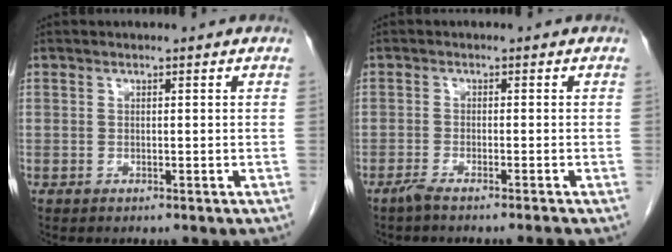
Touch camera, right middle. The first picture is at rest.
{"total": 2.8, "force": [-2.4, -0.6, 1.4], "torque": [-0.028, -0.002, -0.044]}